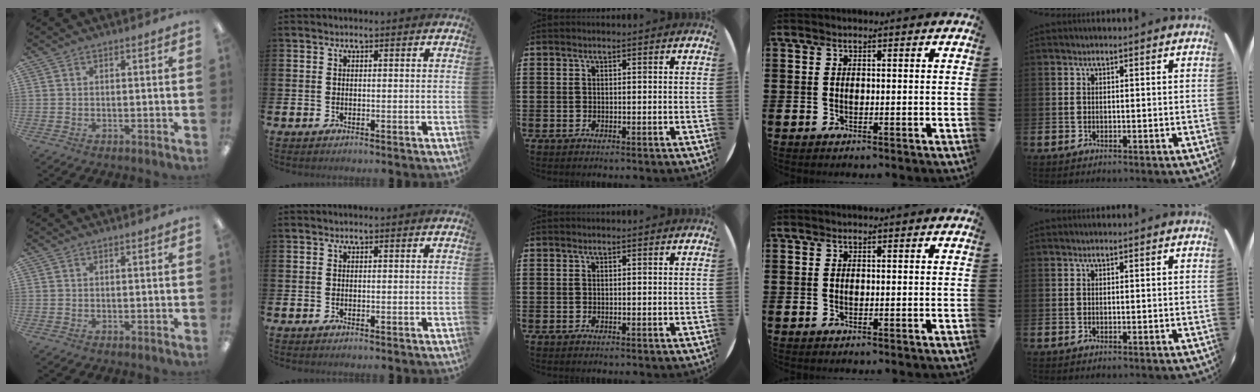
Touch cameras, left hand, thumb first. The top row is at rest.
{}